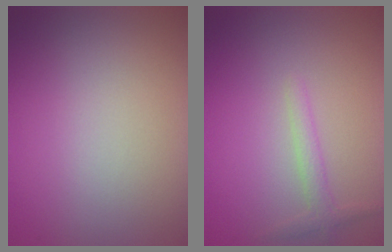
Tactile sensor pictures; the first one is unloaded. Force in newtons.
{"total": 1.5, "press": 1.5, "slide": 0.0}